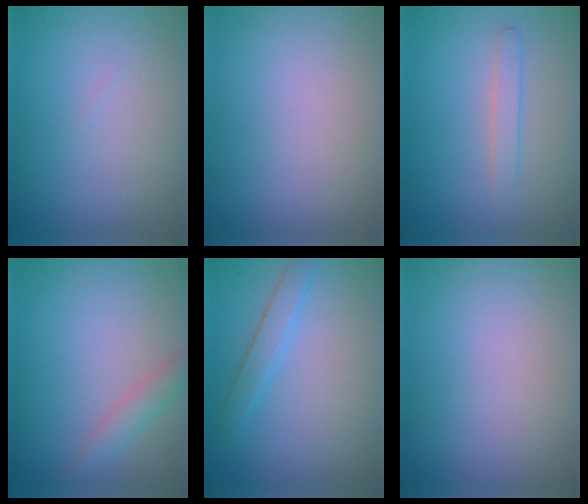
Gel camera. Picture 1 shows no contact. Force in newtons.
{"total": 0.0}
{"total": 1.4, "press": 1.4, "slide": 0.0}
{"total": 1.8, "press": 1.8, "slide": 0.1}
{"total": 1.9, "press": 1.9, "slide": 0.1}
{"total": 0.0}